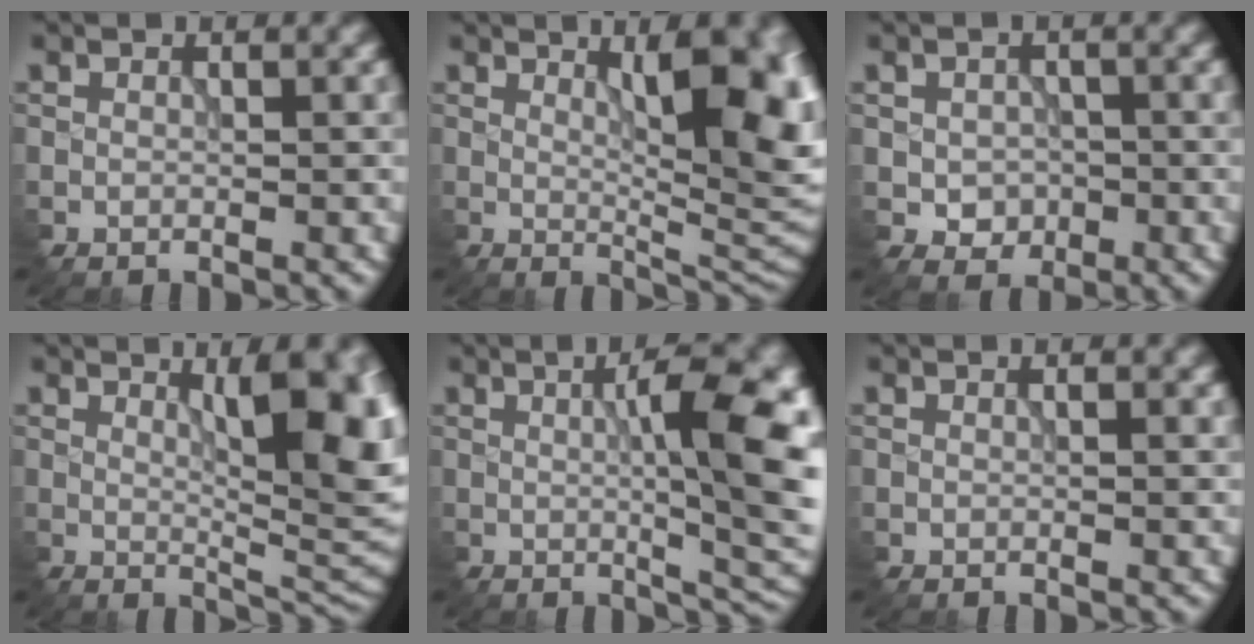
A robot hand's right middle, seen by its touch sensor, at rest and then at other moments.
{"total": 10.5, "force": [2.6, 3.6, 9.5], "torque": [-0.111, -0.001, 0.043]}
{"total": 2.2, "force": [-0.6, 1.9, 0.9], "torque": [-0.019, -0.006, -0.008]}
{"total": 9.3, "force": [2.3, 2.8, 8.6], "torque": [-0.113, -0.004, 0.042]}
{"total": 11.3, "force": [0.9, 3.3, 10.8], "torque": [-0.127, 0.001, 0.020]}
{"total": 0.6, "force": [0.3, 0.2, 0.5], "torque": [-0.005, 0.002, 0.004]}